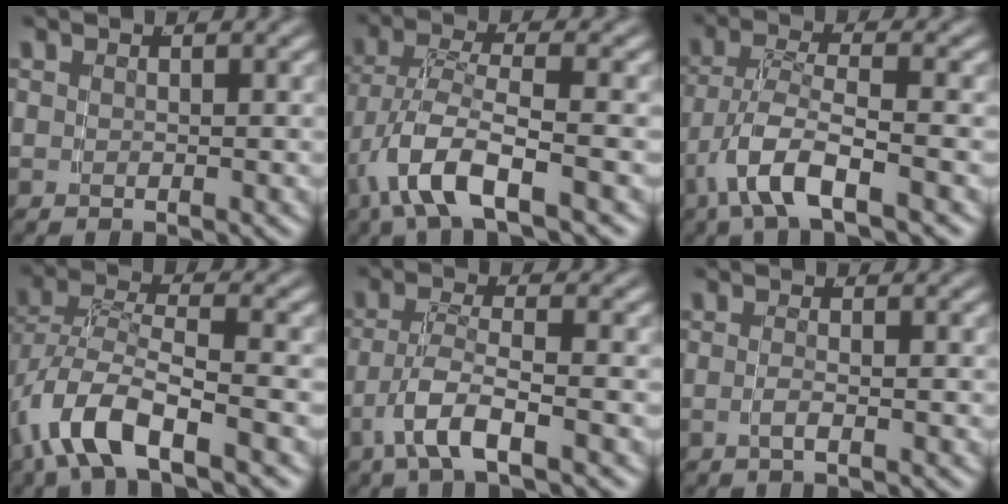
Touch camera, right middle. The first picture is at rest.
{"total": 4.8, "force": [-0.9, 2.0, 4.2], "torque": [-0.101, -0.021, 0.001]}
{"total": 4.3, "force": [-1.2, 1.8, 3.7], "torque": [-0.089, -0.021, -0.007]}
{"total": 5.6, "force": [-1.4, 2.9, 4.5], "torque": [-0.108, -0.021, -0.009]}
{"total": 3.6, "force": [-1.2, 1.3, 3.2], "torque": [-0.073, -0.012, -0.011]}
{"total": 1.0, "force": [-0.6, -0.2, 0.7], "torque": [-0.020, -0.007, -0.008]}